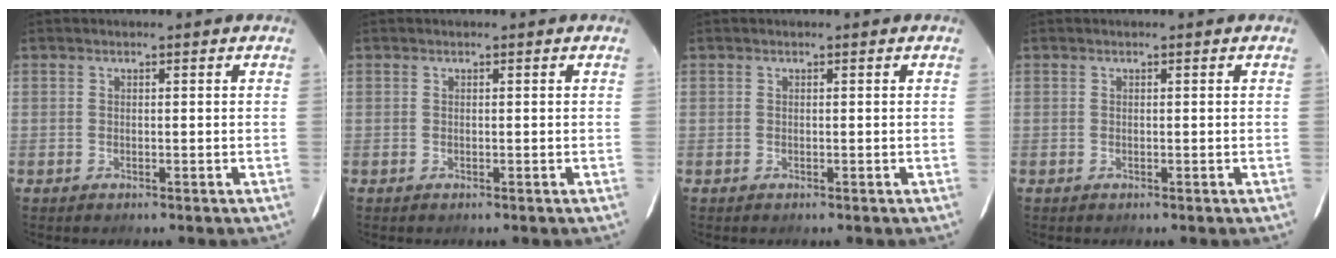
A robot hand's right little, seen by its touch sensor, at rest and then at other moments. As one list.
[{"total": 0.0}, {"total": 0.0}, {"total": 0.0}]